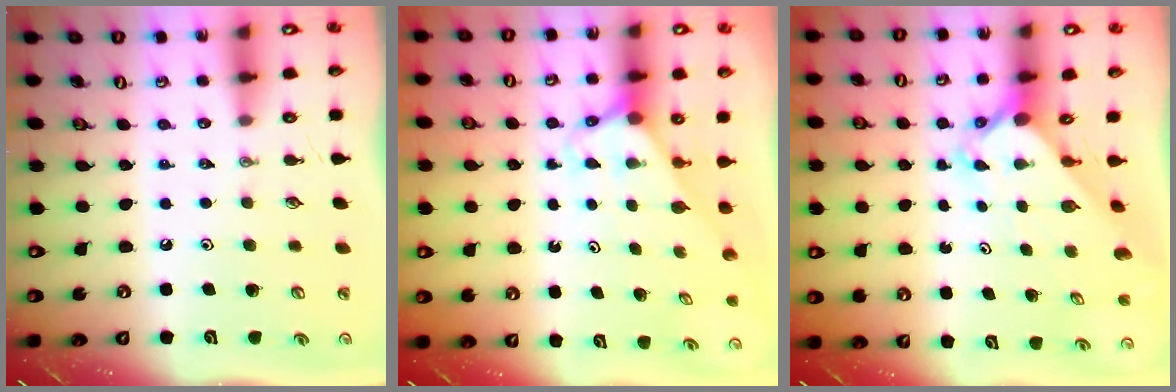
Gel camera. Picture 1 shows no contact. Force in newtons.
{"total": 2.7, "press": 2.7, "slide": 0.2}
{"total": 2.3, "press": 2.3, "slide": 0.1}